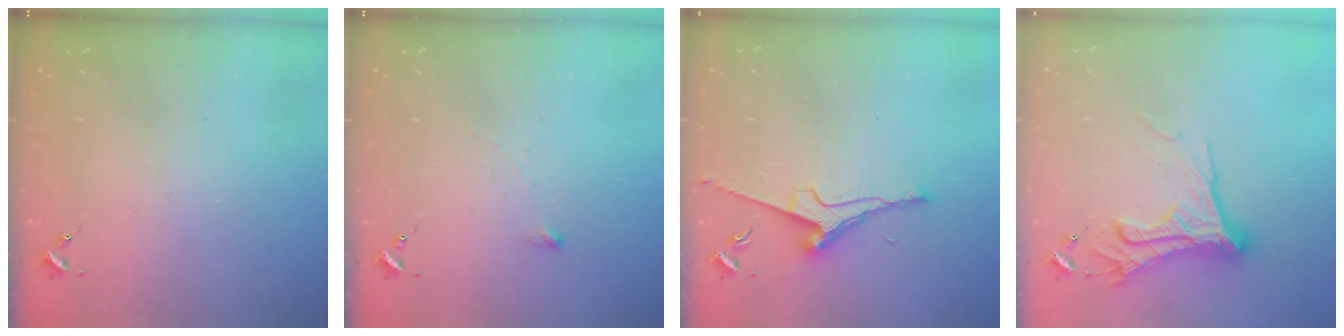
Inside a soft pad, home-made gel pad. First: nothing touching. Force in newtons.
{"total": 3.1, "press": 3.1, "slide": 0.1}
{"total": 8.0, "press": 7.9, "slide": 1.1}
{"total": 17.7, "press": 17.7, "slide": 1.3}